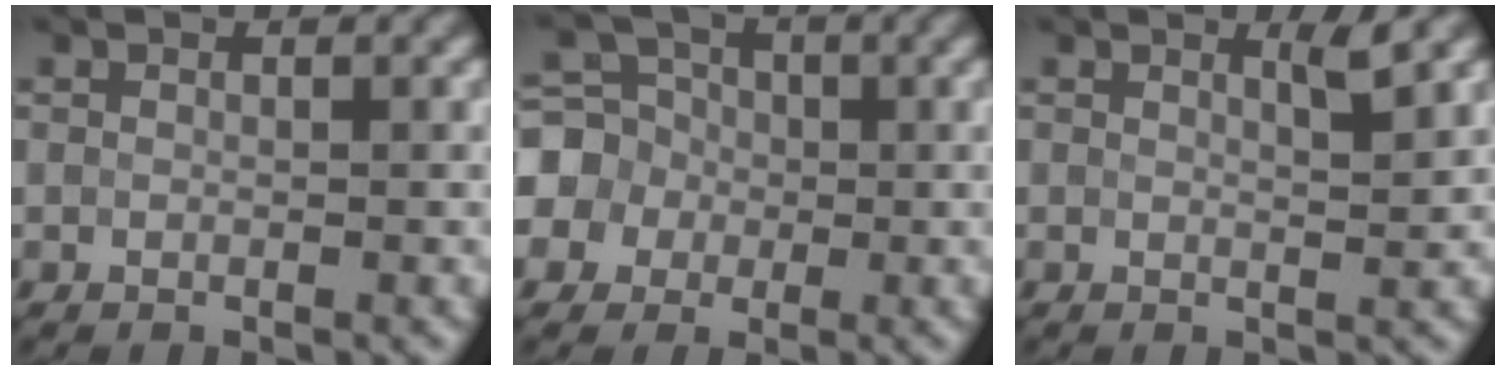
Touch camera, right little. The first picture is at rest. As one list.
[{"total": 6.1, "force": [-0.7, 5.8, 1.8], "torque": [-0.046, 0.021, -0.043]}, {"total": 1.4, "force": [1.0, 0.0, 1.0], "torque": [-0.014, 0.000, 0.012]}]